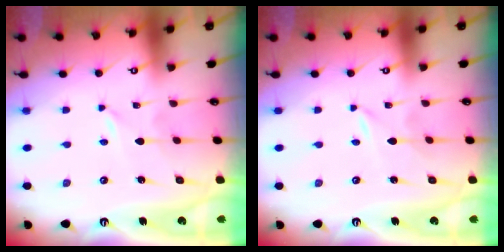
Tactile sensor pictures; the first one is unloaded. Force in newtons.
{"total": 0.0}